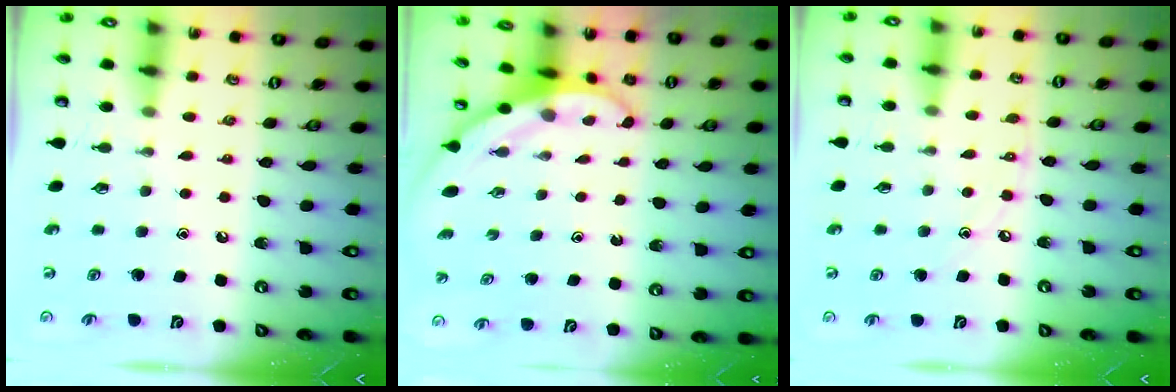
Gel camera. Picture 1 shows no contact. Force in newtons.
{"total": 3.5, "press": 3.5, "slide": 0.1}
{"total": 5.3, "press": 5.3, "slide": 0.6}